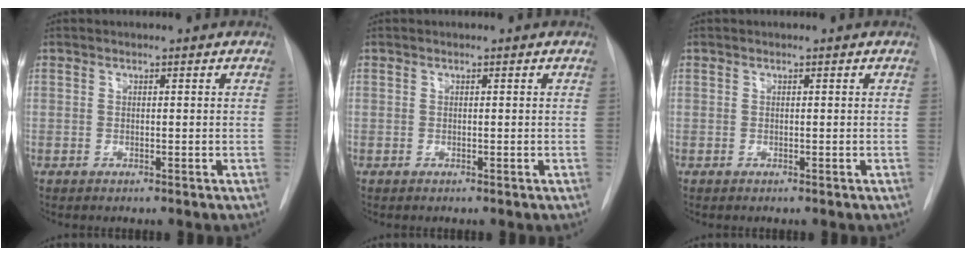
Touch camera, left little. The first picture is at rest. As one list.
[{"total": 0.0}, {"total": 0.0}]